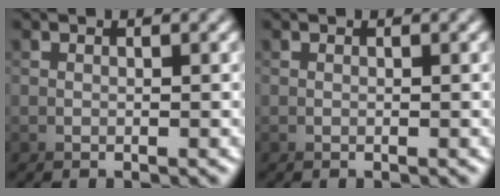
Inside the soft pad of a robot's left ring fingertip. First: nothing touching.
{"total": 0.0}